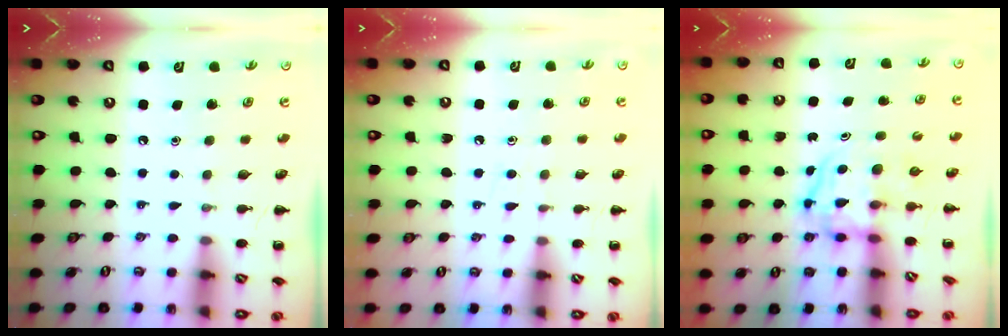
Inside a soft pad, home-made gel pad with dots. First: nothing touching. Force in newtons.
{"total": 2.9, "press": 2.5, "slide": 1.4}
{"total": 3.8, "press": 3.8, "slide": 0.5}